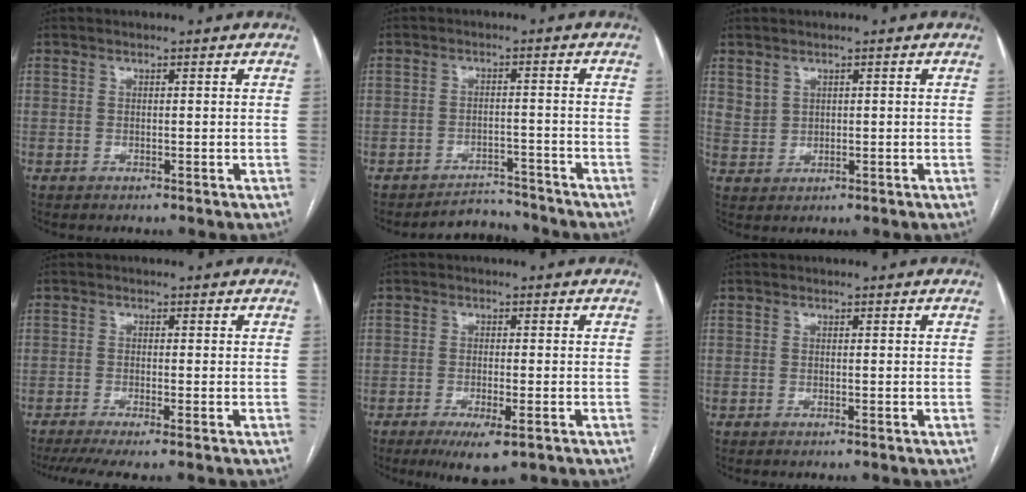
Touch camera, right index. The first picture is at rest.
{"total": 4.6, "force": [-4.4, 1.0, -0.8], "torque": [0.017, 0.011, -0.066]}
{"total": 2.4, "force": [1.6, 1.8, 0.5], "torque": [-0.007, 0.001, 0.036]}
{"total": 6.0, "force": [-4.5, 0.2, 3.9], "torque": [-0.062, -0.009, -0.075]}
{"total": 5.6, "force": [-3.1, 1.2, 4.5], "torque": [-0.075, -0.012, -0.046]}
{"total": 0.0}